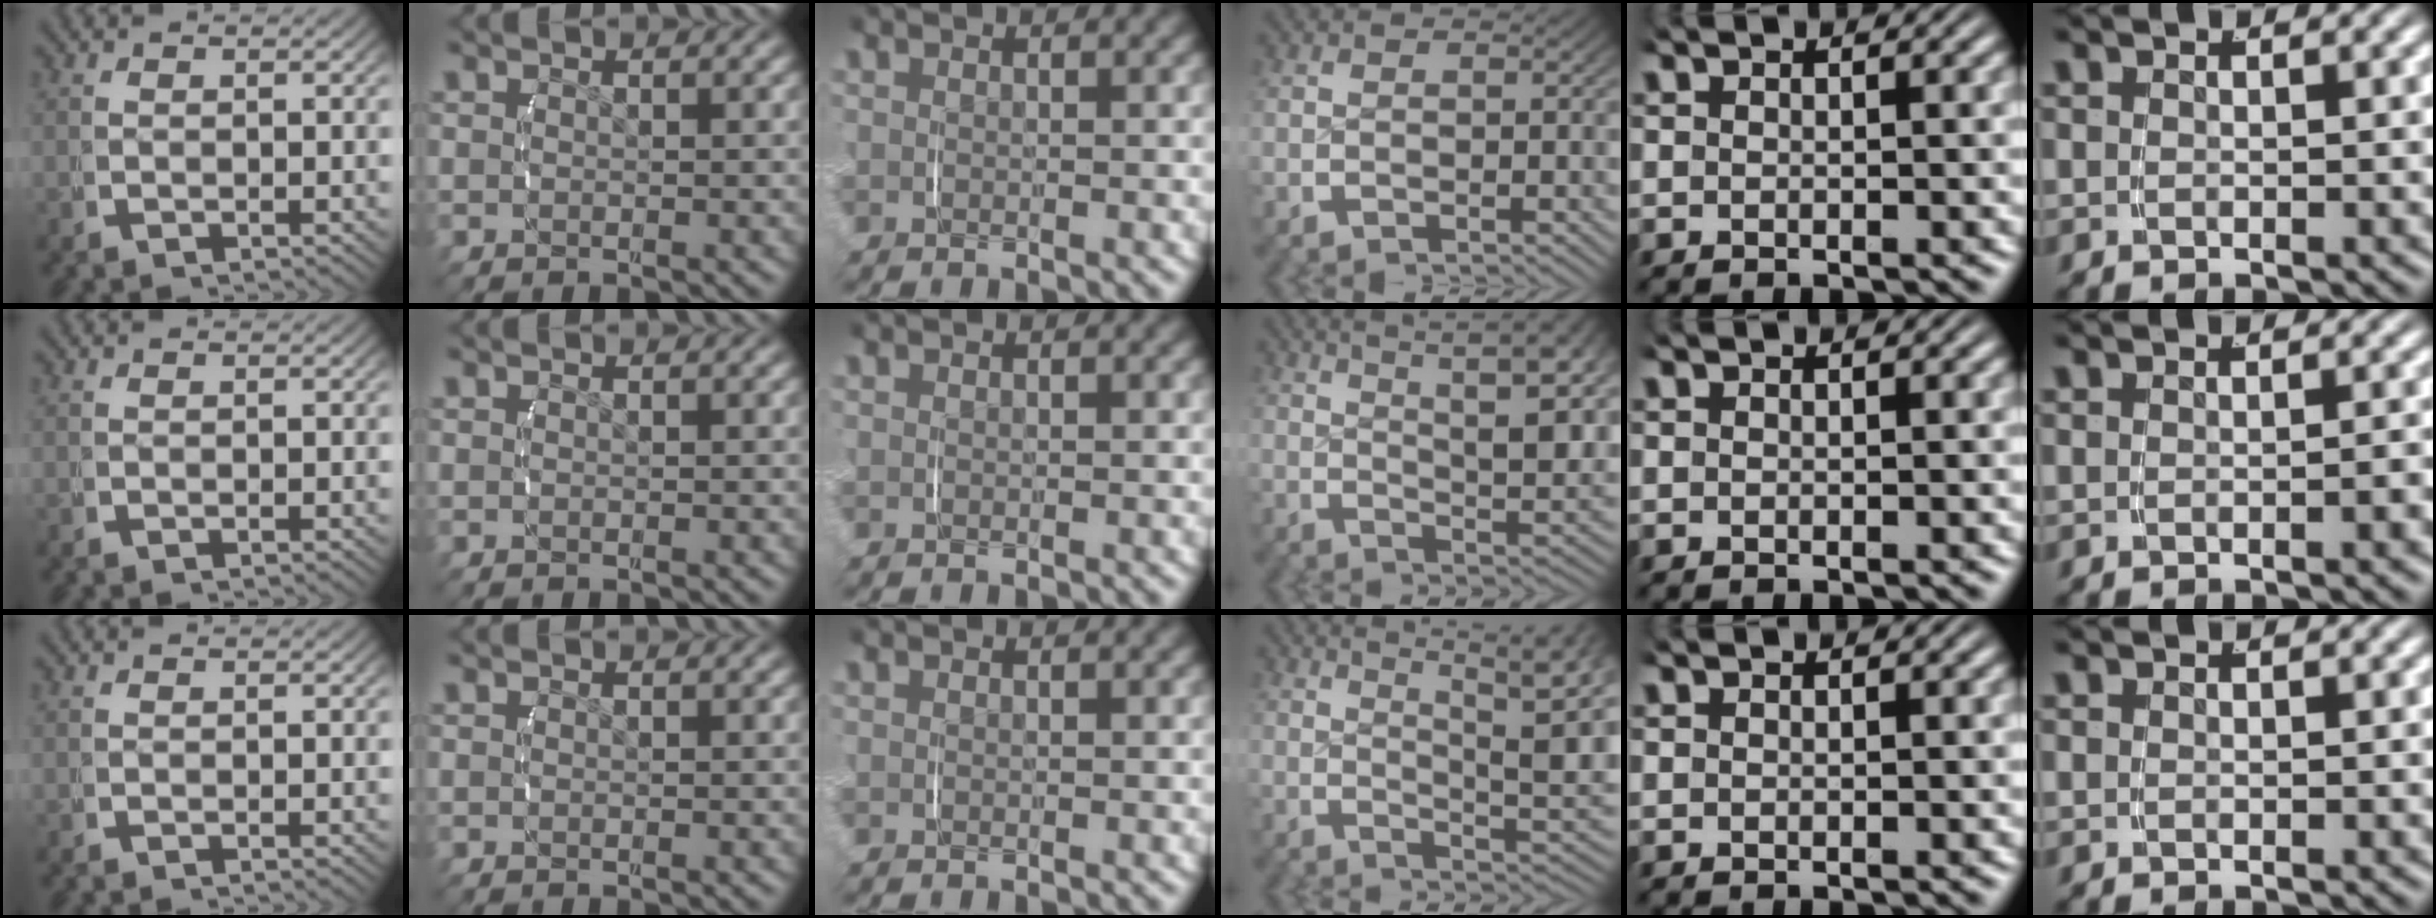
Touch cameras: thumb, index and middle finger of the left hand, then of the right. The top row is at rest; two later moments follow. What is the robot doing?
{"motion": "lift_and_place", "object": "string"}